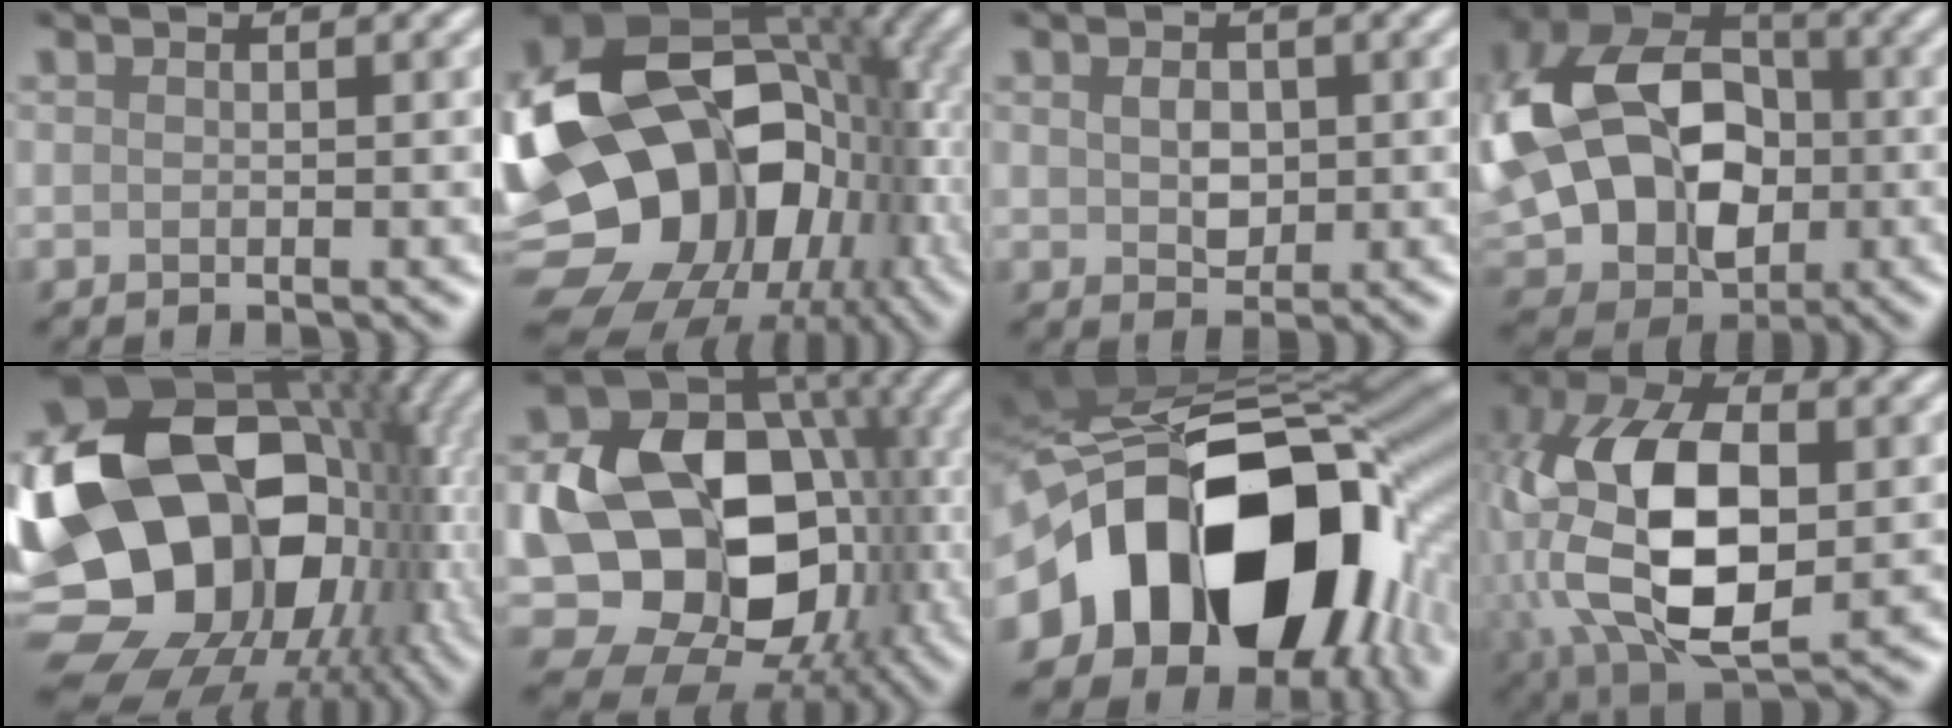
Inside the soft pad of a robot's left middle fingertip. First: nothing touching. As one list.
[{"total": 21.0, "force": [-3.2, 15.4, 13.9], "torque": [-0.268, -0.006, -0.036]}, {"total": 2.2, "force": [0.2, 1.6, 1.4], "torque": [-0.031, -0.001, 0.006]}, {"total": 16.5, "force": [-0.9, 12.2, 11.0], "torque": [-0.201, 0.010, -0.004]}, {"total": 20.8, "force": [-2.3, 15.4, 13.9], "torque": [-0.243, -0.023, -0.016]}, {"total": 15.5, "force": [-1.5, 11.9, 9.7], "torque": [-0.141, -0.015, -0.021]}, {"total": 17.9, "force": [-5.0, 12.2, 12.1], "torque": [-0.193, -0.022, -0.062]}, {"total": 13.5, "force": [0.0, 7.8, 11.1], "torque": [-0.239, -0.008, 0.006]}]